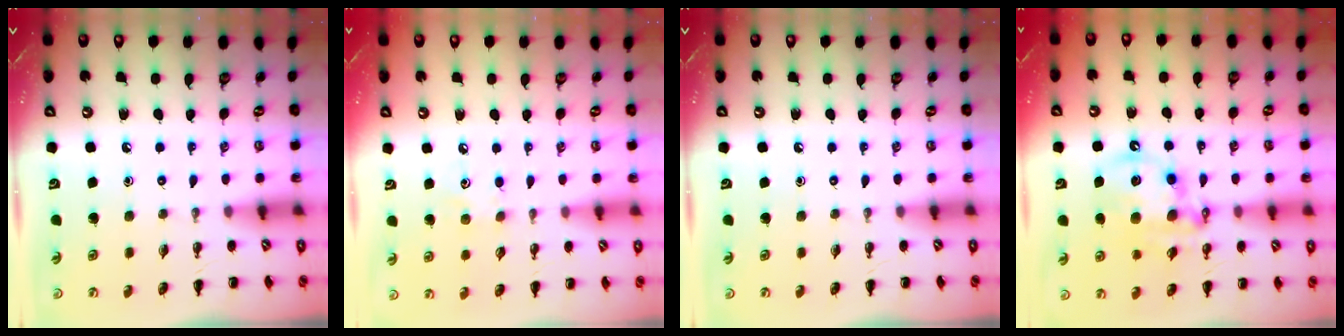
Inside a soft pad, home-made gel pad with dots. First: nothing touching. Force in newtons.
{"total": 4.7, "press": 4.6, "slide": 1.1}
{"total": 0.0}
{"total": 12.6, "press": 12.2, "slide": 3.1}